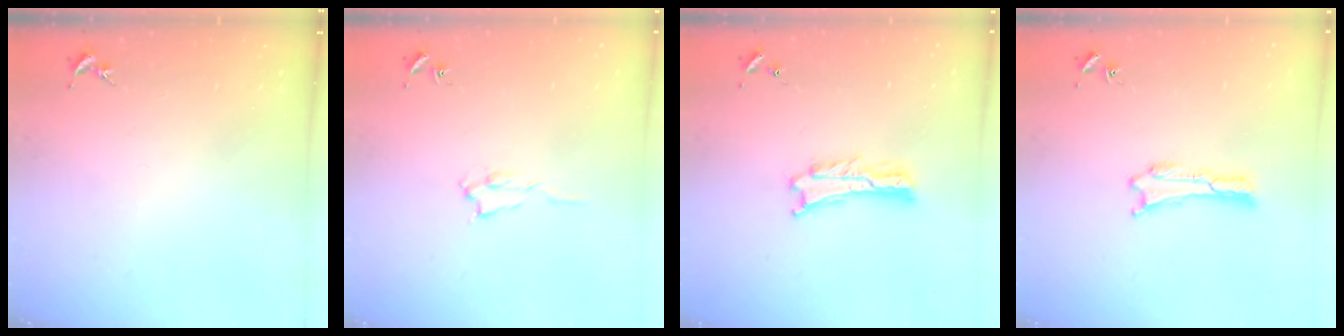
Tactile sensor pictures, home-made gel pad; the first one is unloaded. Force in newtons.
{"total": 1.4, "press": 1.4, "slide": 0.2}
{"total": 0.8, "press": 0.8, "slide": 0.2}
{"total": 0.0}